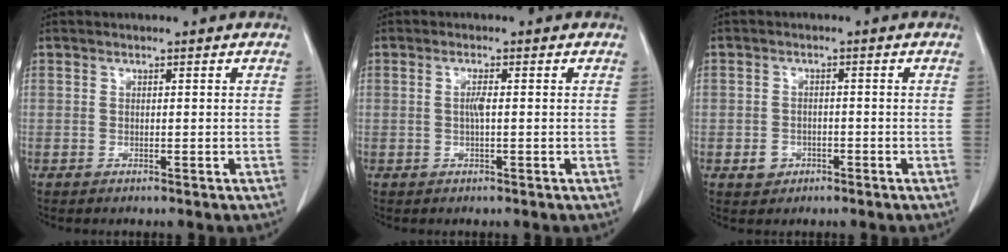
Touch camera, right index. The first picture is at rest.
{"total": 1.6, "force": [0.0, 0.1, 1.6], "torque": [-0.034, 0.001, -0.001]}
{"total": 2.6, "force": [-1.1, 2.2, 0.7], "torque": [-0.010, 0.007, -0.013]}